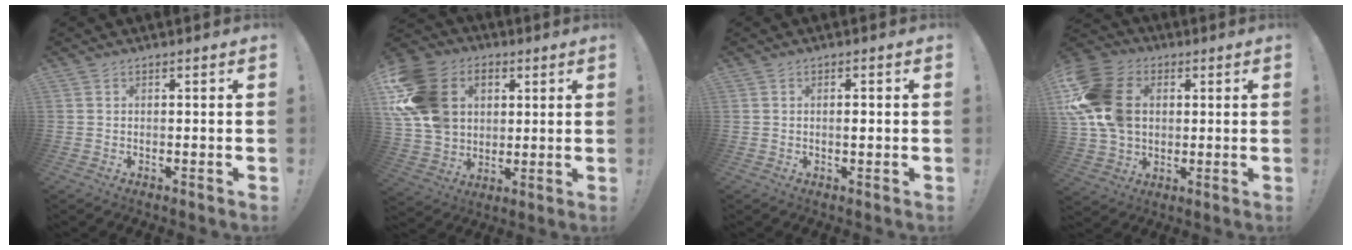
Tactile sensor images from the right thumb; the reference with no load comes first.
{"total": 20.5, "force": [5.1, 15.9, 12.0], "torque": [-0.217, -0.009, 0.107]}
{"total": 1.3, "force": [-0.2, 0.3, 1.3], "torque": [-0.008, -0.004, -0.007]}
{"total": 20.3, "force": [3.5, 15.4, 12.7], "torque": [-0.231, -0.005, 0.071]}